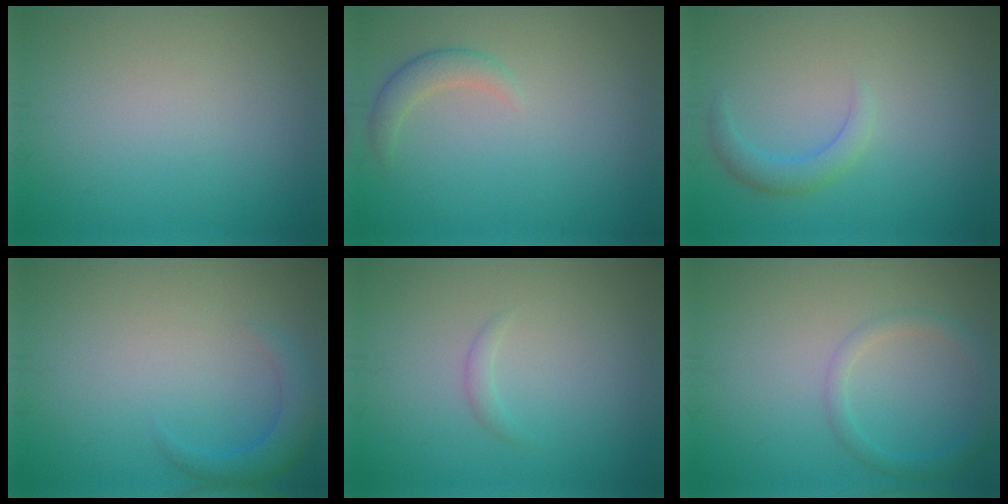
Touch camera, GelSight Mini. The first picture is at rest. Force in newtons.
{"total": 1.8, "press": 1.7, "slide": 0.2}
{"total": 2.0, "press": 2.0, "slide": 0.1}
{"total": 2.4, "press": 2.4, "slide": 0.2}
{"total": 0.8, "press": 0.8, "slide": 0.1}
{"total": 1.9, "press": 1.9, "slide": 0.2}